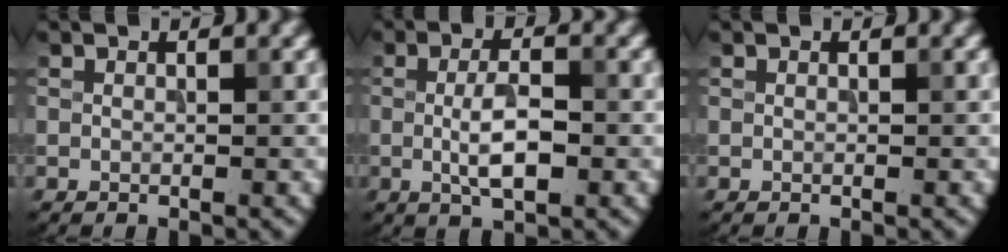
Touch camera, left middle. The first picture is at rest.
{"total": 3.8, "force": [-0.4, 1.2, 3.6], "torque": [-0.069, -0.002, -0.009]}
{"total": 0.0}